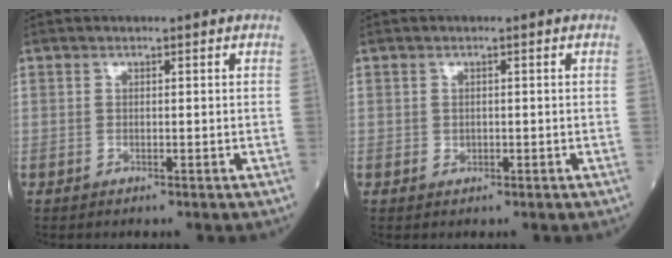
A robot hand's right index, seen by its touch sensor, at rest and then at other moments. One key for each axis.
{"total": 0.7, "fx": -0.1, "fy": 0.7, "fz": 0.3, "tx": -0.005, "ty": 0.002, "tz": -0.001}